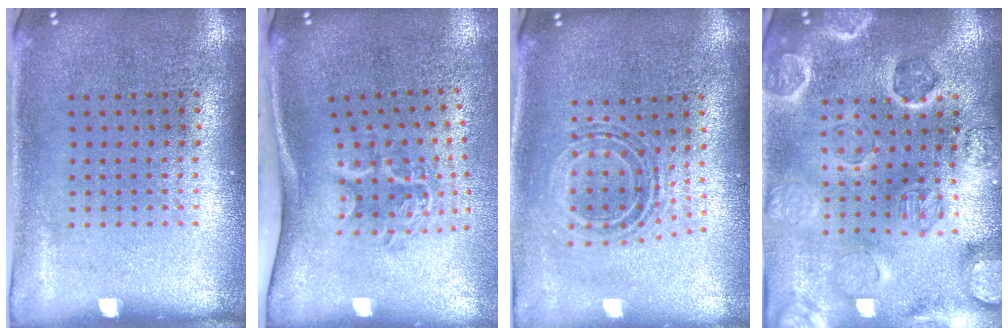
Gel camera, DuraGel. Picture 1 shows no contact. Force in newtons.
{"total": 2.1, "press": 1.4, "slide": 1.6}
{"total": 0.7, "press": 0.7, "slide": 0.3}
{"total": 2.7, "press": 2.7, "slide": 0.2}